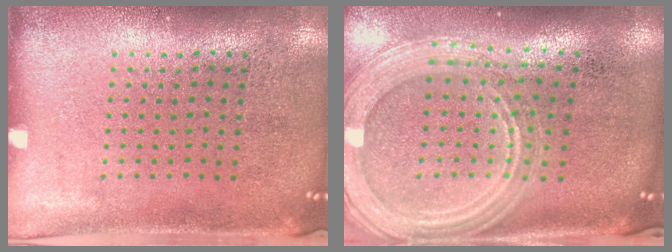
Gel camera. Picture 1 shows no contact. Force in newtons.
{"total": 2.5, "press": 2.2, "slide": 1.3}